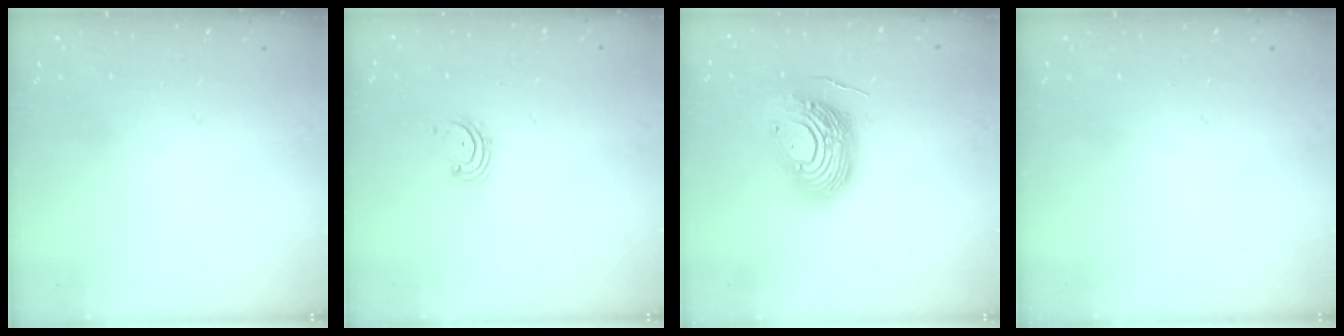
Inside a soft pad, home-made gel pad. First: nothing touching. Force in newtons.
{"total": 2.1, "press": 2.1, "slide": 0.3}
{"total": 14.6, "press": 14.6, "slide": 1.4}
{"total": 0.0}